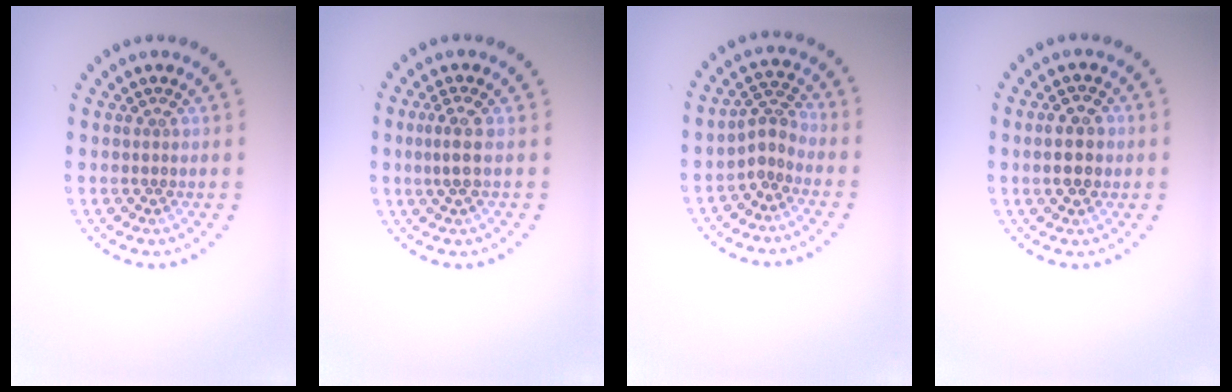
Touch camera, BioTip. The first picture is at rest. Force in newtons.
{"total": 1.8, "press": 1.5, "slide": 1.1}
{"total": 2.0, "press": 1.3, "slide": 1.5}
{"total": 3.1, "press": 3.1, "slide": 0.1}